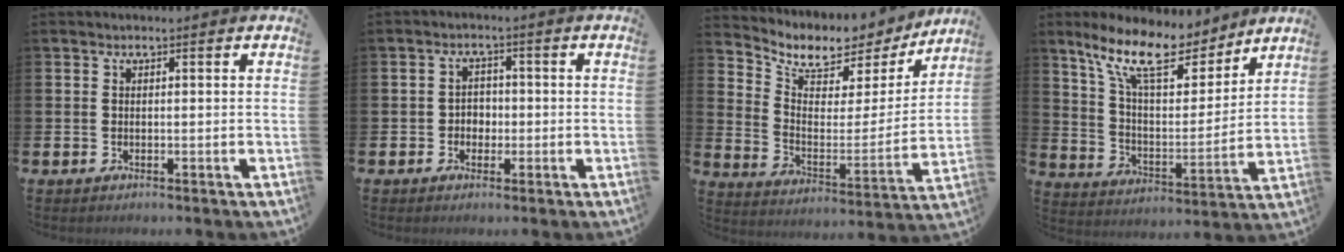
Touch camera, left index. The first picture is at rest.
{"total": 2.4, "force": [-0.6, 2.2, 0.9], "torque": [-0.014, 0.004, -0.017]}
{"total": 7.6, "force": [6.5, 3.5, 1.8], "torque": [-0.074, -0.048, 0.111]}
{"total": 13.4, "force": [10.7, 4.5, 6.7], "torque": [-0.160, -0.055, 0.190]}